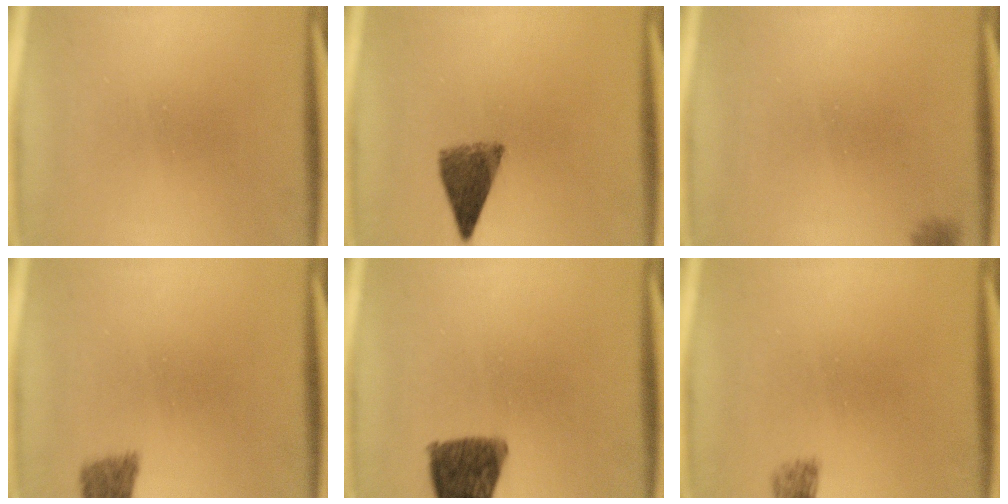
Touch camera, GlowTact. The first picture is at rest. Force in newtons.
{"total": 6.0}
{"total": 1.6}
{"total": 3.1}
{"total": 10.0}
{"total": 1.2}